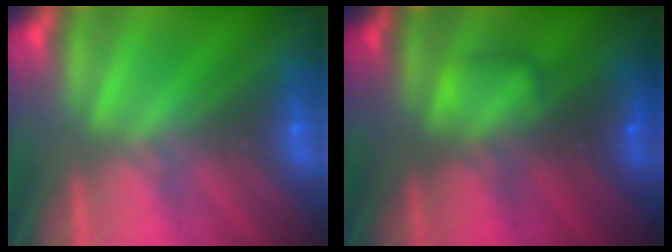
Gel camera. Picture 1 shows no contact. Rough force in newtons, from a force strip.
{"total": 1.8}